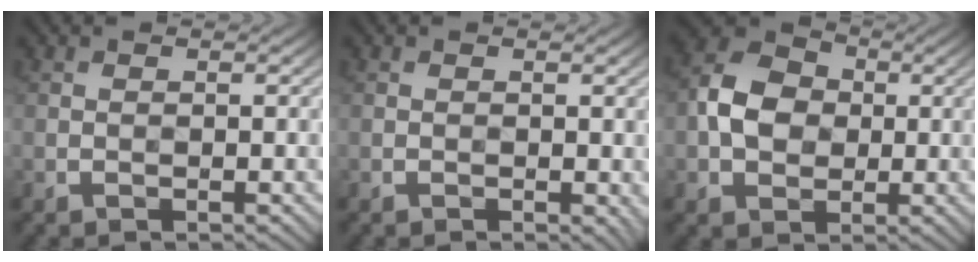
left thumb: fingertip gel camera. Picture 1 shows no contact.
{"total": 1.0, "force": [-0.2, 0.5, 0.8], "torque": [-0.013, -0.005, -0.004]}
{"total": 6.9, "force": [0.0, 5.6, 4.1], "torque": [-0.087, 0.011, -0.009]}